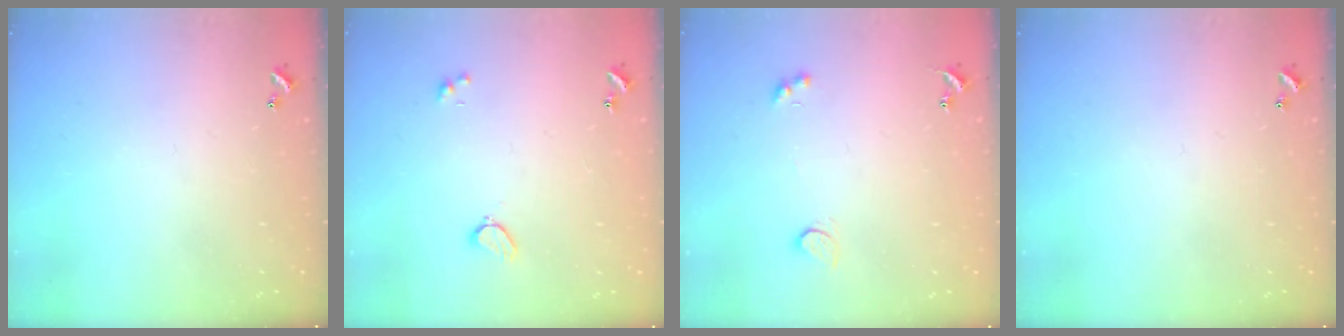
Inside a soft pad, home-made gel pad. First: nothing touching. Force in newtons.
{"total": 2.8, "press": 2.7, "slide": 0.6}
{"total": 2.6, "press": 2.3, "slide": 1.2}
{"total": 0.0}